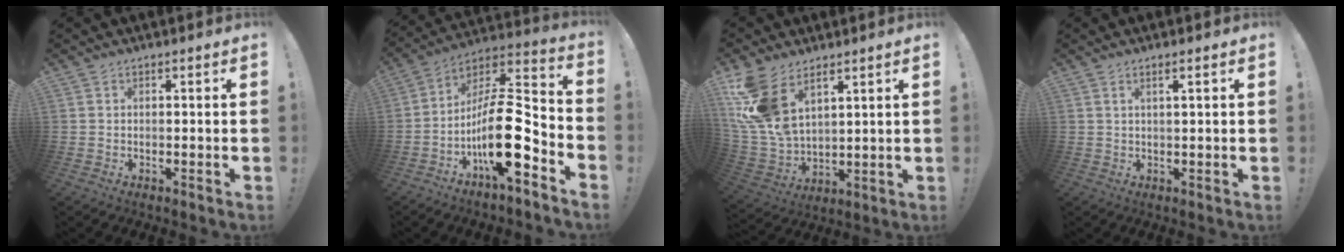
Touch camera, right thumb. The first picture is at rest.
{"total": 19.4, "force": [-6.1, 6.4, 17.2], "torque": [-0.303, 0.018, -0.103]}
{"total": 14.6, "force": [8.0, 8.2, 9.0], "torque": [-0.208, -0.048, 0.153]}
{"total": 2.0, "force": [0.9, -0.3, 1.7], "torque": [-0.026, -0.005, 0.012]}